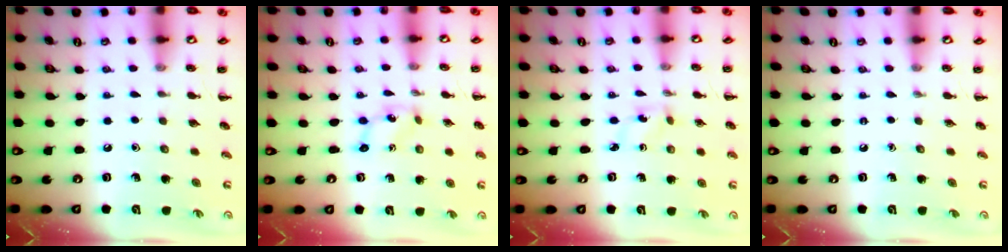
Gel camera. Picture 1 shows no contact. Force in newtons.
{"total": 1.7, "press": 1.6, "slide": 0.6}
{"total": 2.5, "press": 2.4, "slide": 0.8}
{"total": 0.0}